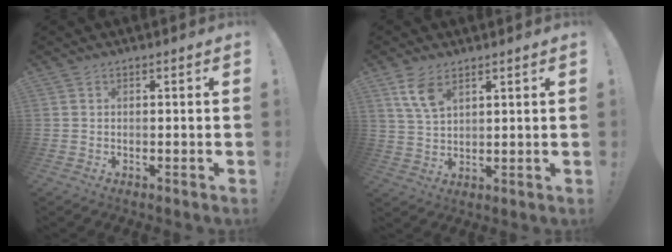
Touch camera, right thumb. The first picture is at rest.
{"total": 7.4, "force": [4.5, 3.4, 4.8], "torque": [-0.092, -0.015, 0.085]}